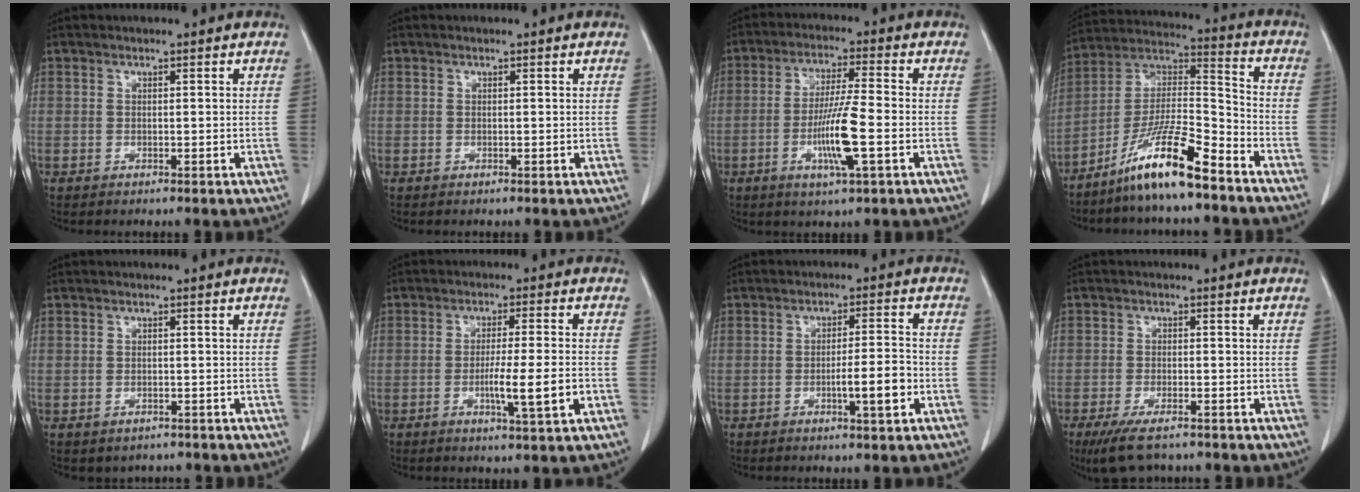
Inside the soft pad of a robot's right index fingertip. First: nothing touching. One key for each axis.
{"total": 0.0}
{"total": 9.3, "fx": -2.7, "fy": 0.1, "fz": 8.9, "tx": -0.171, "ty": -0.011, "tz": -0.053}
{"total": 13.9, "fx": -9.8, "fy": 1.1, "fz": 9.7, "tx": -0.186, "ty": 0.002, "tz": -0.181}
{"total": 2.3, "fx": -1.8, "fy": 1.3, "fz": 0.4, "tx": -0.010, "ty": 0.003, "tz": -0.019}
{"total": 7.4, "fx": -2.2, "fy": -0.2, "fz": 7.0, "tx": -0.115, "ty": -0.011, "tz": -0.035}
{"total": 5.7, "fx": -2.1, "fy": 0.4, "fz": 5.3, "tx": -0.084, "ty": -0.002, "tz": -0.032}
{"total": 6.9, "fx": -5.3, "fy": 1.7, "fz": 4.0, "tx": -0.072, "ty": -0.014, "tz": -0.087}